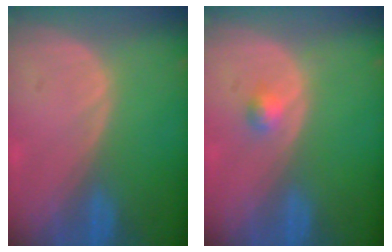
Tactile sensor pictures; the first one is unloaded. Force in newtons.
{"total": 1.8, "press": 1.6, "slide": 0.9}